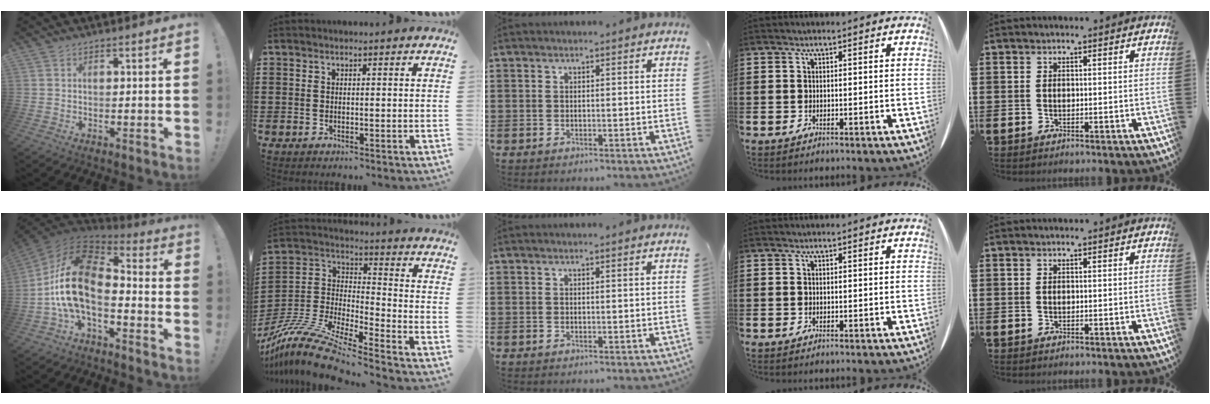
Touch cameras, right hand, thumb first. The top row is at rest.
{"thumb": {"total": 17.2, "force": [-1.3, 9.4, 14.3], "torque": [-0.290, 0.006, -0.018]}, "index": {"total": 12.4, "force": [-11.2, 1.0, 5.4], "torque": [-0.131, 0.009, -0.231]}}